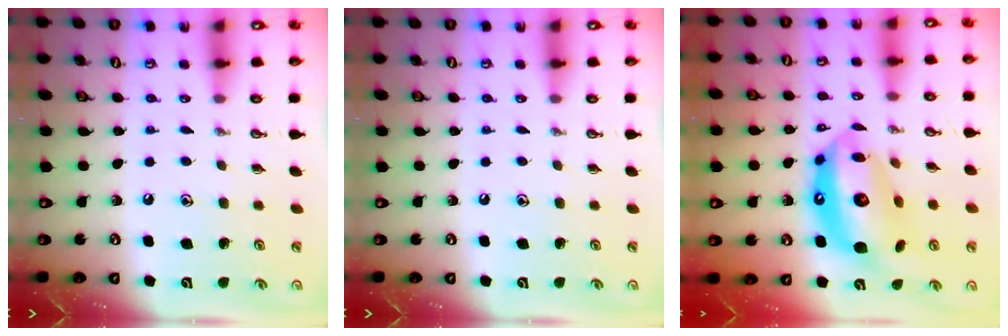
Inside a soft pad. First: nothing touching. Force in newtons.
{"total": 0.0}
{"total": 16.6, "press": 16.5, "slide": 1.9}